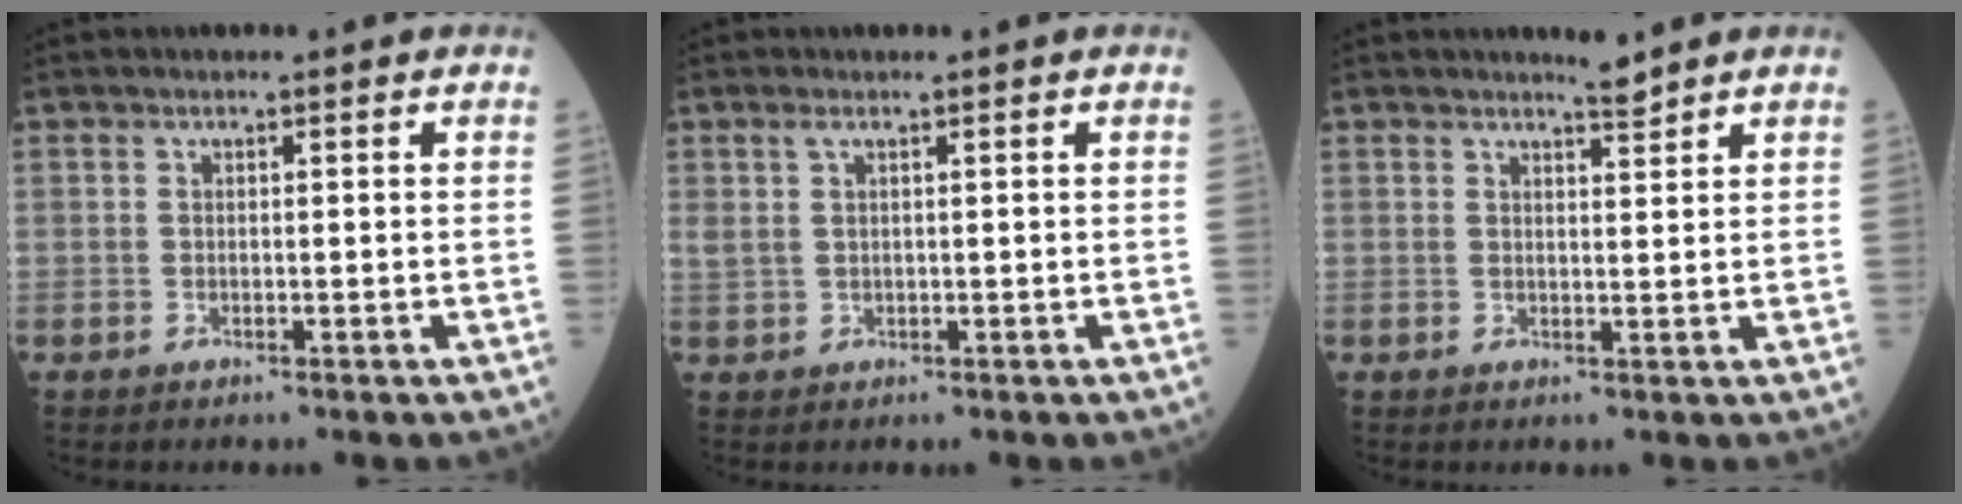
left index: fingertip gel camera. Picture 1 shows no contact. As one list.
[{"total": 1.9, "force": [1.3, 0.5, 1.3], "torque": [-0.037, 0.014, 0.034]}, {"total": 1.9, "force": [1.9, -0.2, 0.3], "torque": [-0.008, -0.004, 0.034]}]